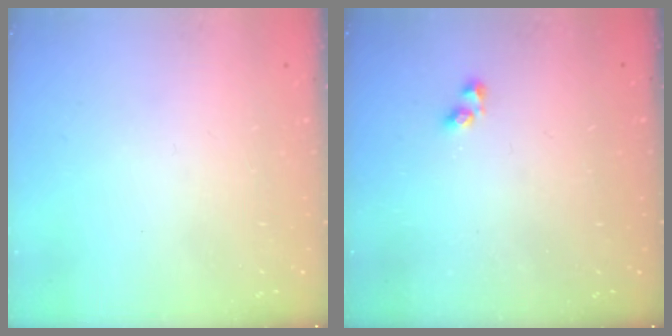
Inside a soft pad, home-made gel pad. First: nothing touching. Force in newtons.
{"total": 2.9, "press": 2.9, "slide": 0.6}